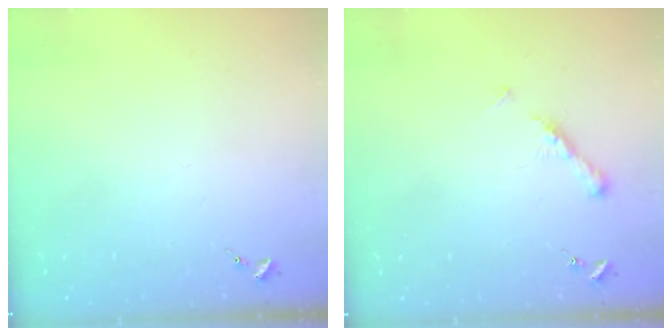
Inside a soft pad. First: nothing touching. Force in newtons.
{"total": 6.8, "press": 6.7, "slide": 0.6}